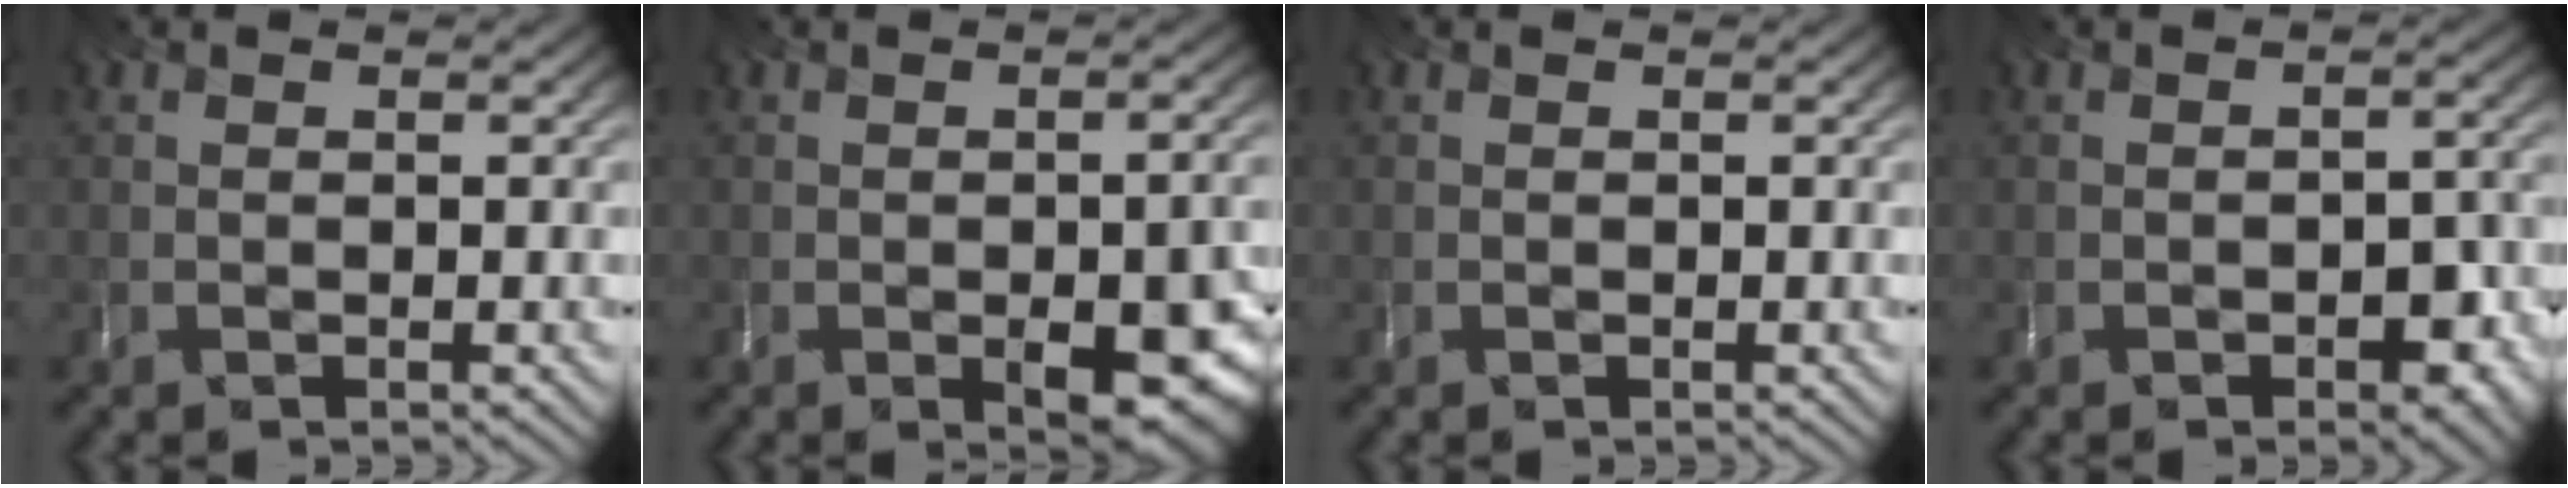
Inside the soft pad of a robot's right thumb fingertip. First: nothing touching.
{"total": 9.8, "force": [-3.7, 4.5, 7.9], "torque": [-0.084, -0.025, -0.035]}
{"total": 0.0}
{"total": 5.4, "force": [-2.6, 3.0, 3.7], "torque": [-0.056, -0.026, -0.023]}